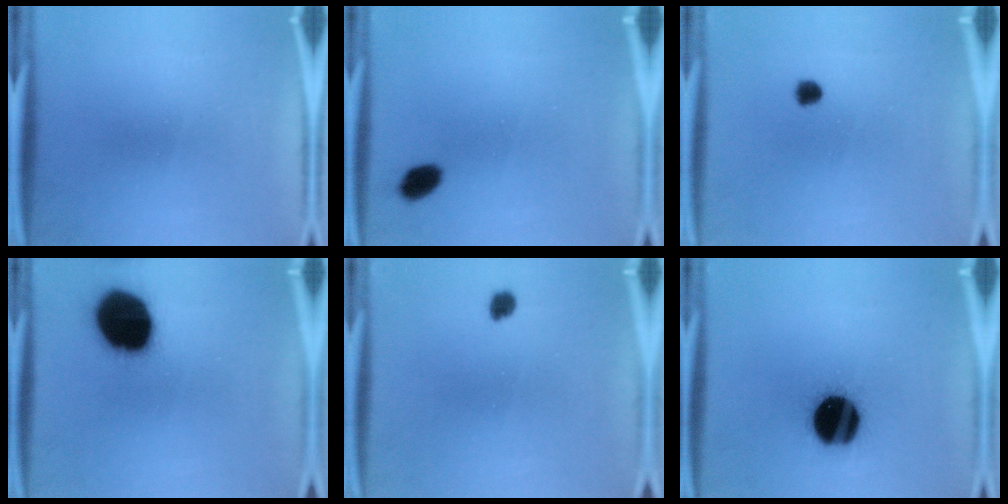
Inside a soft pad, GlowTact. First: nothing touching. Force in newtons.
{"total": 3.7}
{"total": 2.3}
{"total": 19.3}
{"total": 1.8}
{"total": 19.3}